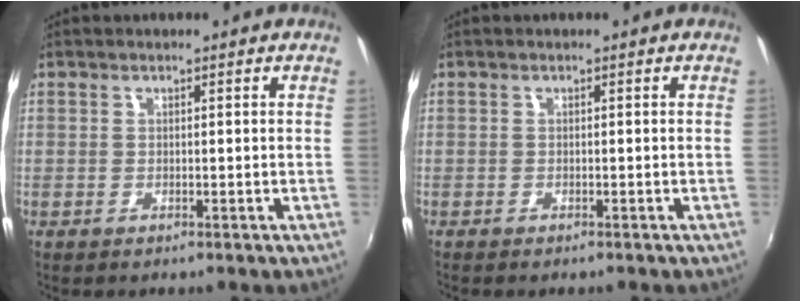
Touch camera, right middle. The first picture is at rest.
{"total": 0.7, "force": [-0.7, 0.1, 0.3], "torque": [-0.007, -0.002, -0.011]}